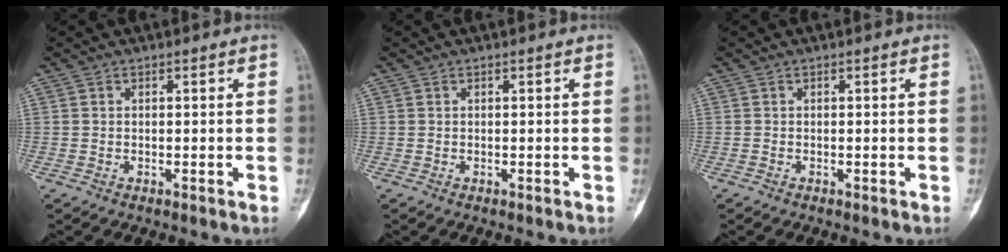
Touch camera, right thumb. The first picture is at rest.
{"total": 0.0}
{"total": 0.0}